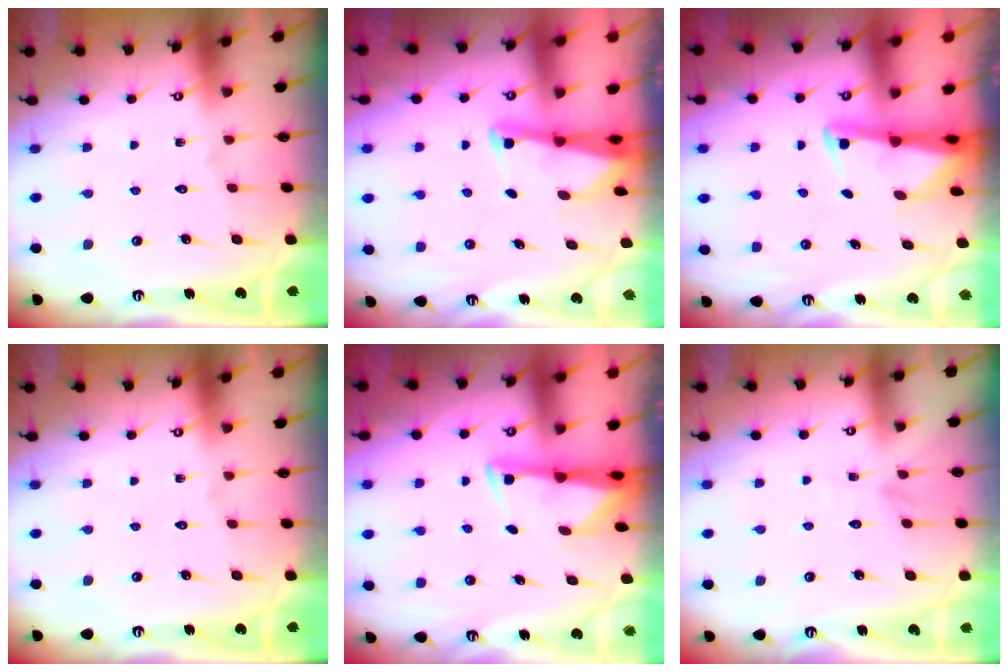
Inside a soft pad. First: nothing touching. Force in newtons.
{"total": 2.6, "press": 2.6, "slide": 0.2}
{"total": 2.3, "press": 2.2, "slide": 0.6}
{"total": 0.0}
{"total": 3.0, "press": 2.9, "slide": 0.5}
{"total": 2.9, "press": 2.9, "slide": 0.3}